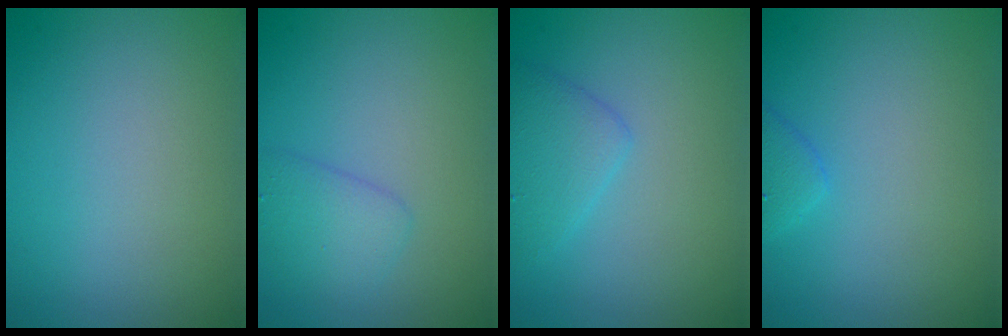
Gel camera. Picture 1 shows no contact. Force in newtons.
{"total": 2.3, "press": 2.3, "slide": 0.2}
{"total": 2.5, "press": 2.5, "slide": 0.1}
{"total": 1.4, "press": 1.4, "slide": 0.1}